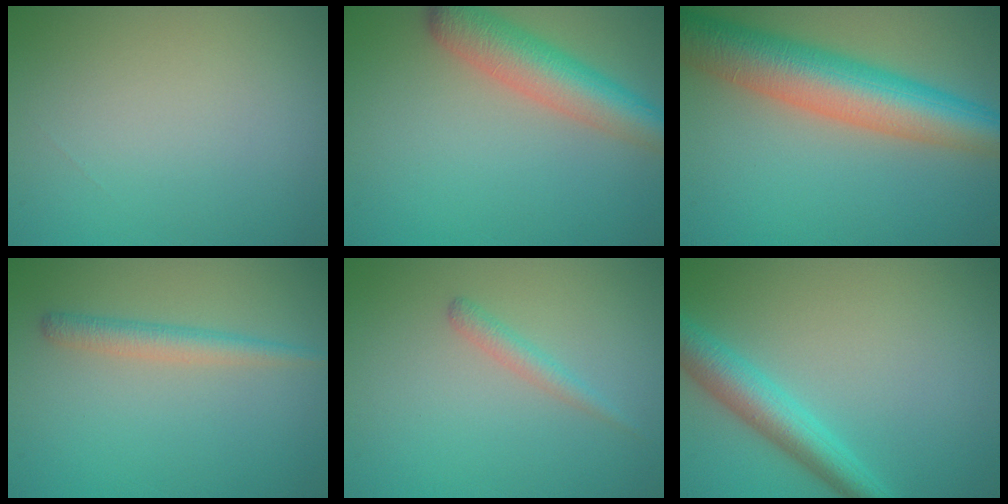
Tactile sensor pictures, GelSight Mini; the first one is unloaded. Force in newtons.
{"total": 5.7, "press": 5.7, "slide": 0.2}
{"total": 9.1, "press": 9.1, "slide": 0.3}
{"total": 2.1, "press": 2.1, "slide": 0.1}
{"total": 1.4, "press": 1.4, "slide": 0.0}
{"total": 4.2, "press": 4.2, "slide": 0.1}